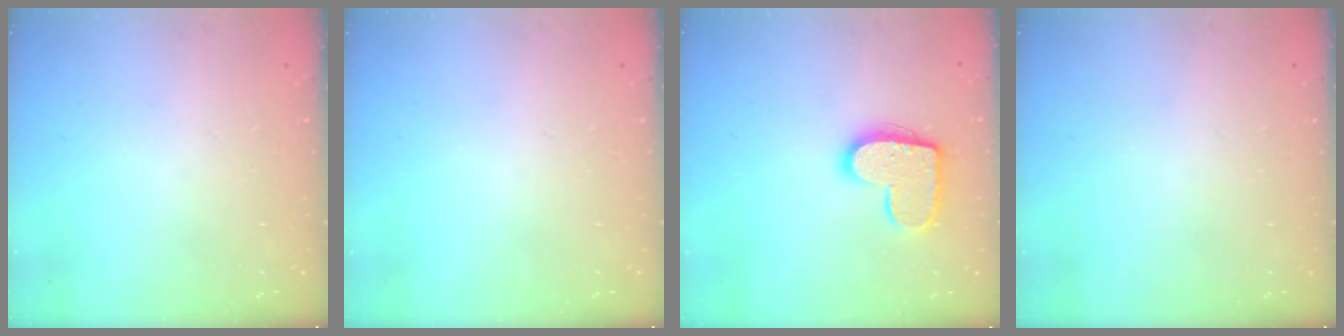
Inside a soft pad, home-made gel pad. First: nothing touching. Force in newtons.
{"total": 0.0}
{"total": 13.7, "press": 13.7, "slide": 0.6}
{"total": 0.0}